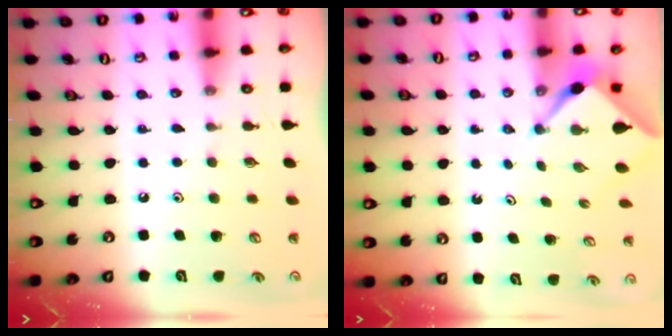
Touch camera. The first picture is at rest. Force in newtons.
{"total": 2.2, "press": 2.2, "slide": 0.3}